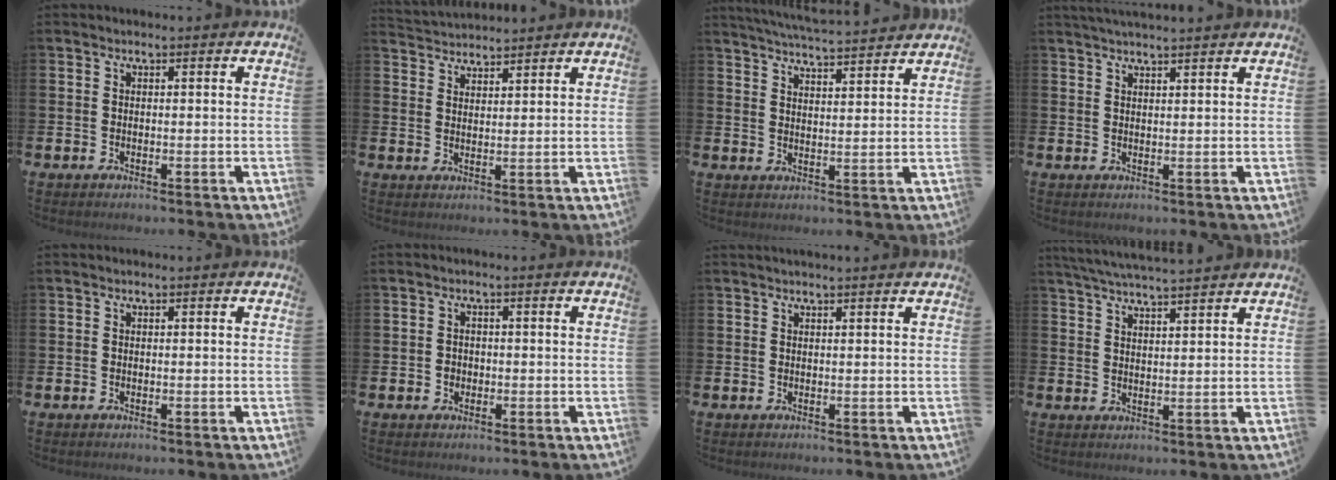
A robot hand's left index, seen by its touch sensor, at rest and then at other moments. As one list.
[{"total": 3.1, "force": [3.0, 0.4, -0.4], "torque": [-0.001, -0.013, 0.056]}, {"total": 5.1, "force": [5.1, -0.1, 0.7], "torque": [-0.026, -0.032, 0.090]}, {"total": 2.2, "force": [2.2, -0.2, 0.4], "torque": [-0.010, -0.007, 0.040]}, {"total": 0.0}, {"total": 1.4, "force": [-0.2, 1.3, 0.4], "torque": [-0.002, 0.005, -0.007]}, {"total": 0.8, "force": [0.8, -0.1, 0.2], "torque": [-0.001, -0.002, 0.014]}, {"total": 4.8, "force": [4.7, -0.2, 1.0], "torque": [-0.032, -0.019, 0.086]}]